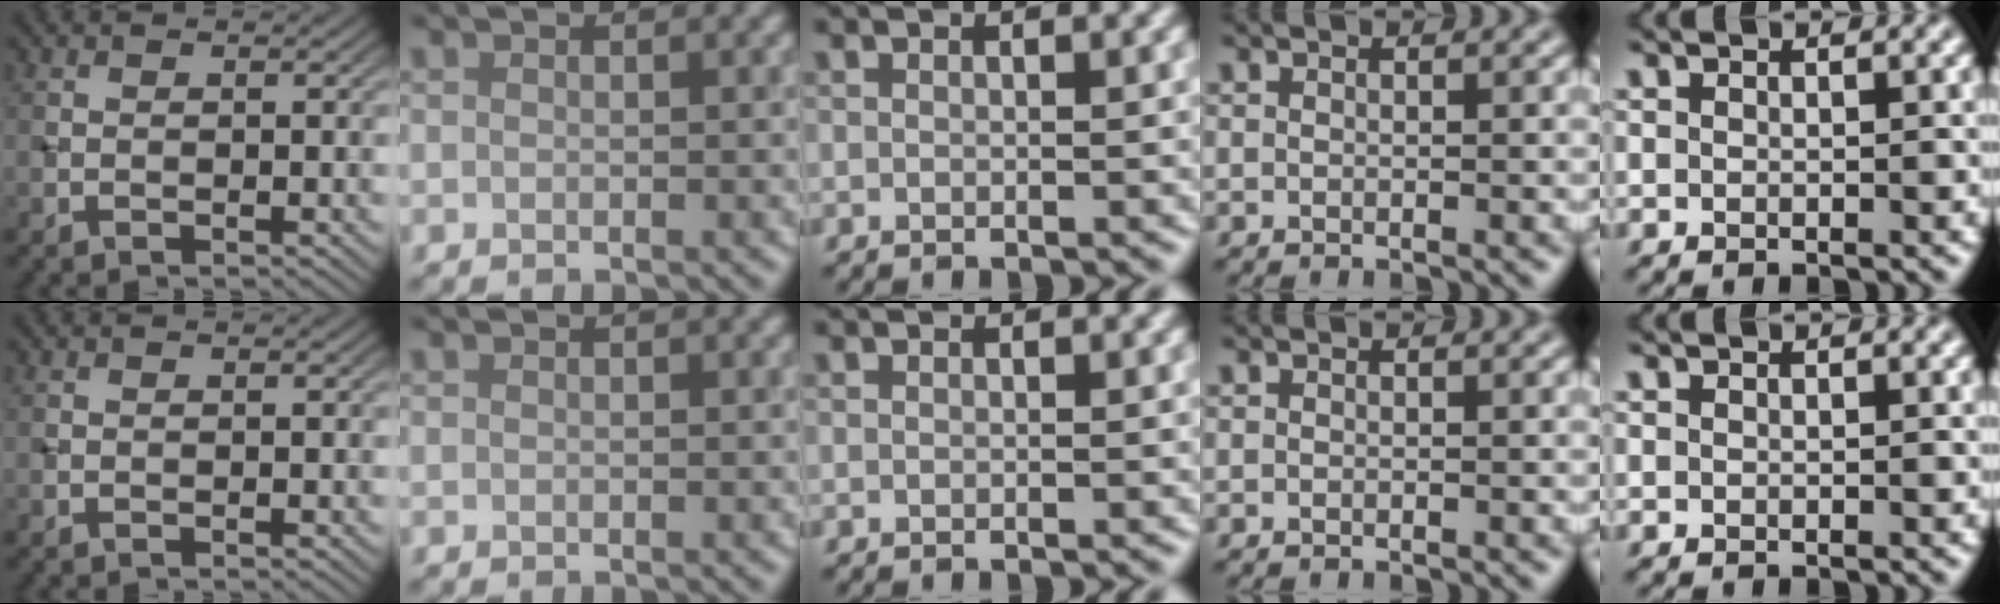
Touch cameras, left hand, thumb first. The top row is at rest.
{}